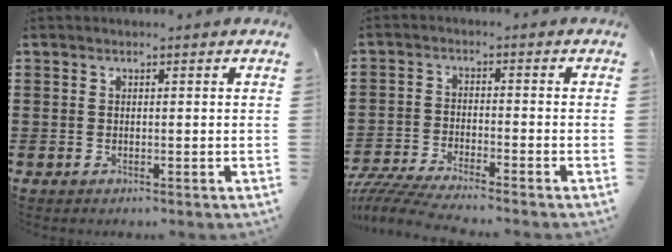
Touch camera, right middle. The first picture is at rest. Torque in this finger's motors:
{"motor_torque": [1.28, -0.85, 0.24, 0.07]}